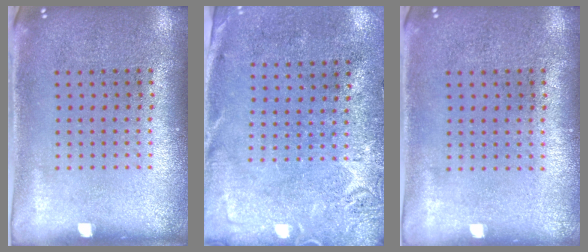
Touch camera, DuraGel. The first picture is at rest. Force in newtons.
{"total": 2.7, "press": 2.2, "slide": 1.6}
{"total": 0.0}